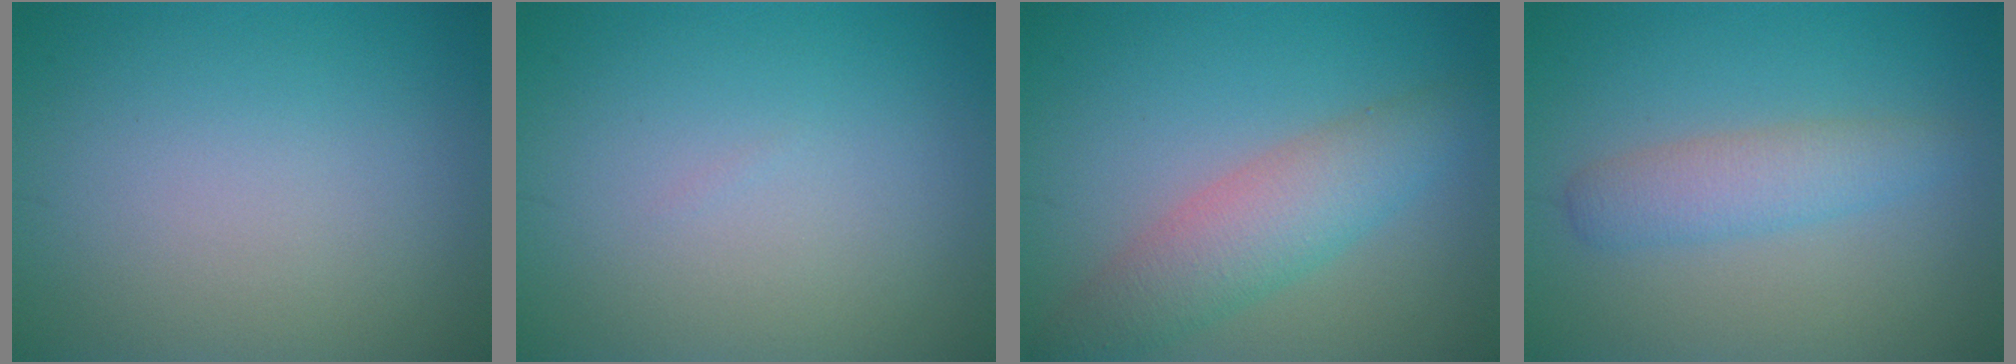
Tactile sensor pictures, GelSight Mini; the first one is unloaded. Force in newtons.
{"total": 0.0}
{"total": 4.7, "press": 4.7, "slide": 0.3}
{"total": 3.0, "press": 3.0, "slide": 0.1}